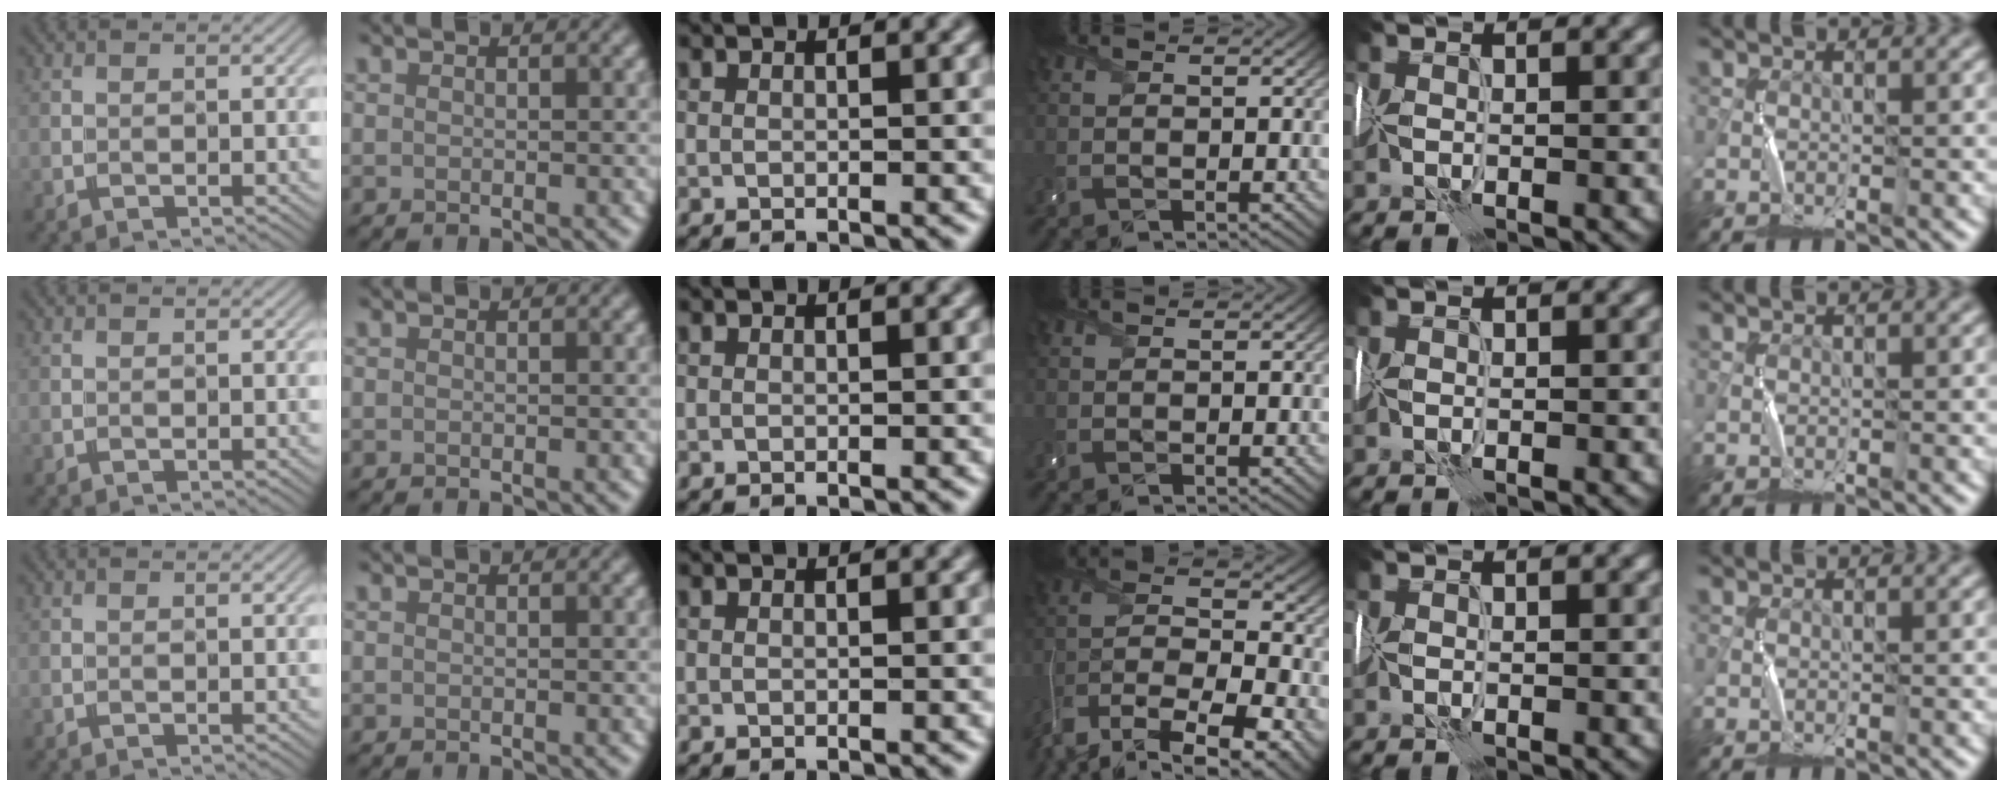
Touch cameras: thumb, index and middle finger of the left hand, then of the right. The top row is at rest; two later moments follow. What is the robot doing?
{"motion": "wrap", "object": "sponge"}